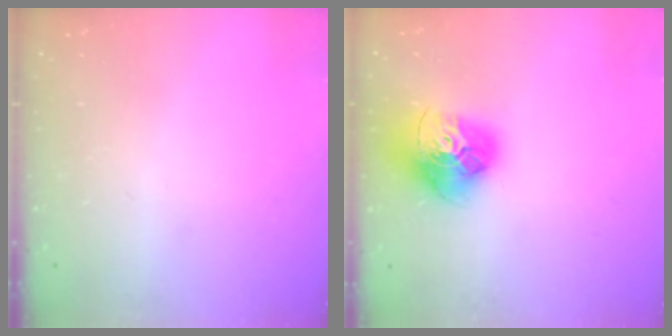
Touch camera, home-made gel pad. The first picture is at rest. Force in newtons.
{"total": 18.0, "press": 17.9, "slide": 1.8}